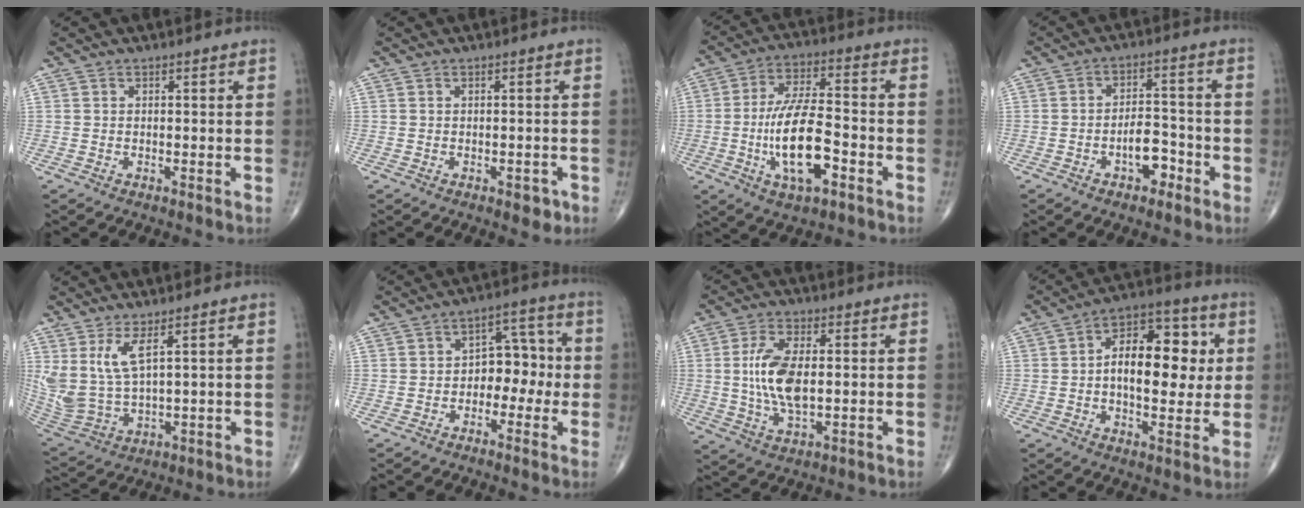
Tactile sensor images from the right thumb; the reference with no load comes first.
{"total": 2.3, "force": [-1.2, 1.2, 1.6], "torque": [-0.010, 0.002, -0.011]}
{"total": 14.6, "force": [-4.2, 5.6, 12.8], "torque": [-0.235, 0.024, -0.073]}
{"total": 6.3, "force": [-3.0, 3.4, 4.3], "torque": [-0.048, 0.032, -0.050]}
{"total": 9.7, "force": [4.3, 3.4, 8.0], "torque": [-0.182, -0.031, 0.107]}
{"total": 7.8, "force": [-1.3, 5.4, 5.5], "torque": [-0.040, 0.035, -0.031]}
{"total": 10.2, "force": [0.5, 4.6, 9.1], "torque": [-0.190, -0.007, 0.013]}
{"total": 15.6, "force": [1.5, 8.5, 13.0], "torque": [-0.162, 0.020, 0.015]}